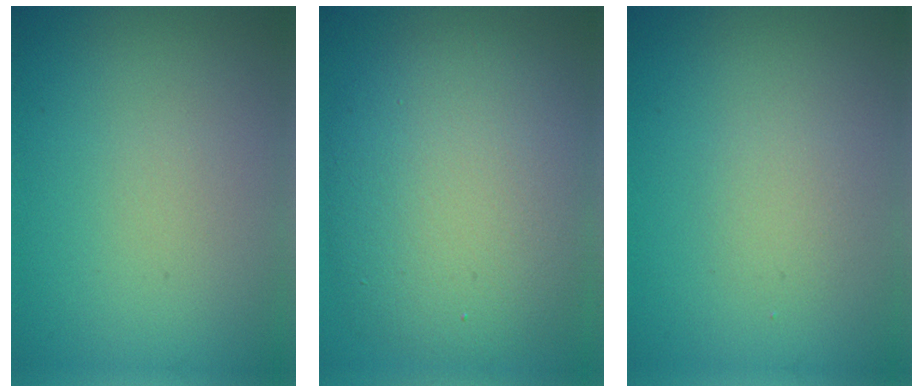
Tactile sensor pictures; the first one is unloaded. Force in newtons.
{"total": 10.4, "press": 10.4, "slide": 0.6}
{"total": 1.3, "press": 1.3, "slide": 0.0}